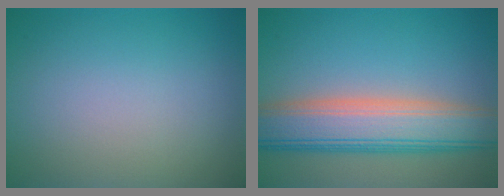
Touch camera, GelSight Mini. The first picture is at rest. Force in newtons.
{"total": 8.4, "press": 8.4, "slide": 0.5}